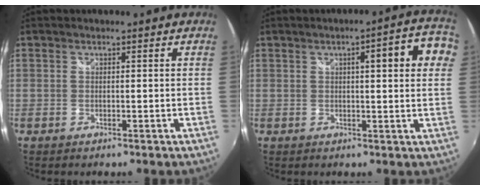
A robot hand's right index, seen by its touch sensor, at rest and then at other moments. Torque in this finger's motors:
{"motor_torque": [0.30, 0.13, 0.16, 0.04]}